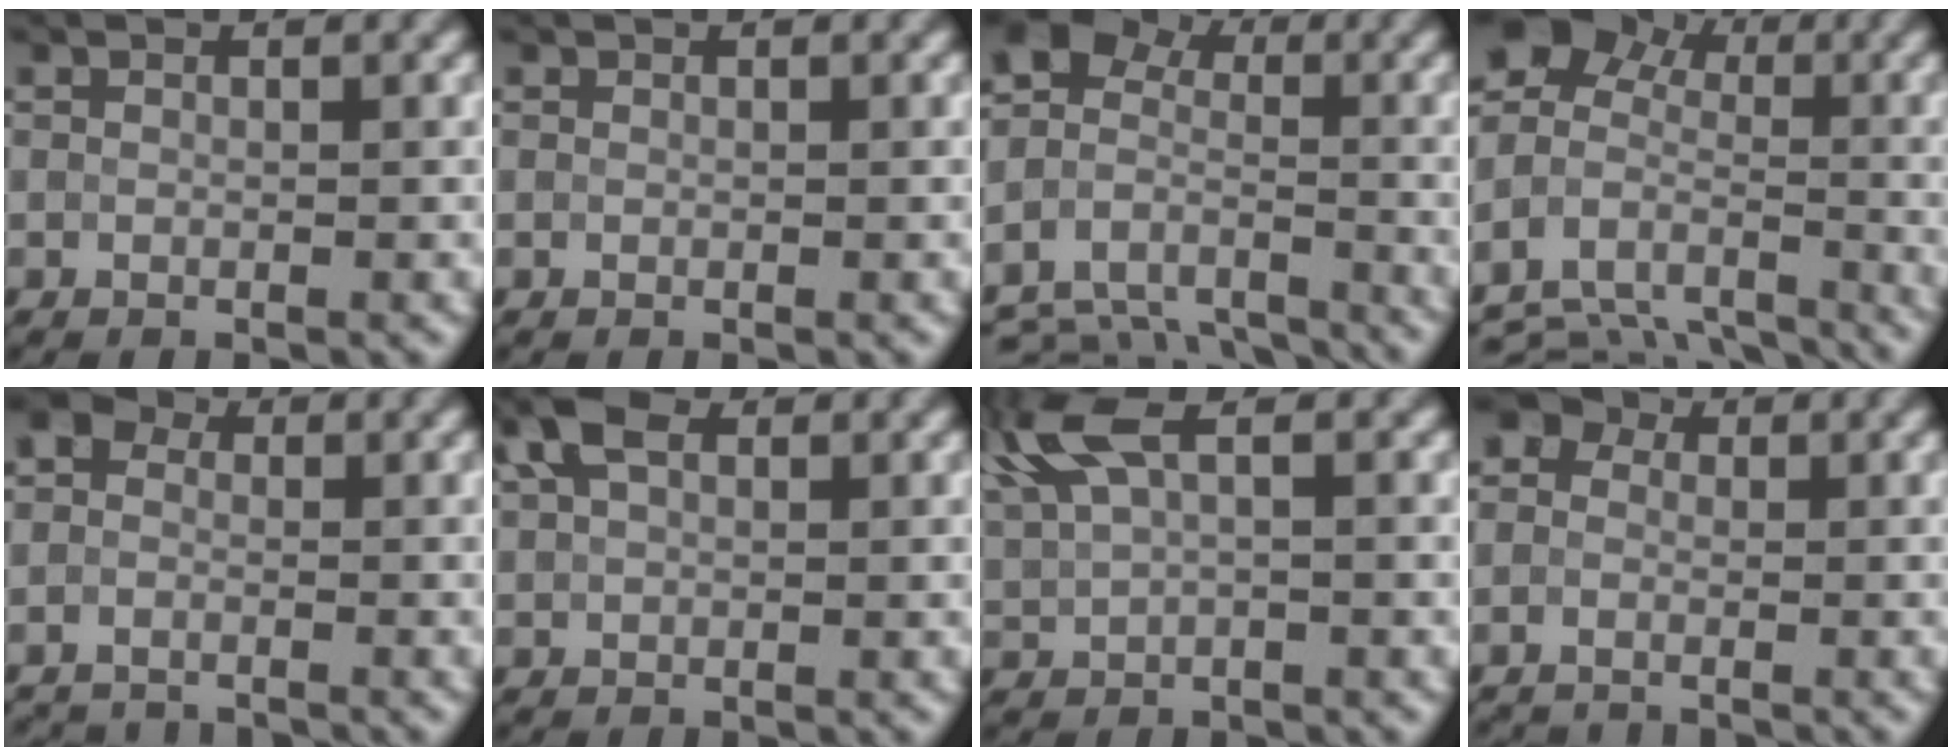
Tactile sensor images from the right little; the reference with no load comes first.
{"total": 0.0}
{"total": 10.9, "force": [-6.5, 7.6, 4.4], "torque": [-0.104, -0.012, -0.078]}
{"total": 11.8, "force": [-5.7, 9.1, 4.9], "torque": [-0.133, -0.012, -0.062]}
{"total": 3.6, "force": [-2.6, 2.2, 1.0], "torque": [-0.003, 0.006, -0.053]}
{"total": 4.2, "force": [1.9, 2.4, 2.9], "torque": [-0.062, 0.018, 0.027]}
{"total": 4.9, "force": [2.7, 1.4, 3.9], "torque": [-0.099, 0.017, 0.052]}
{"total": 3.5, "force": [-1.7, 2.9, 1.1], "torque": [0.000, 0.011, -0.045]}